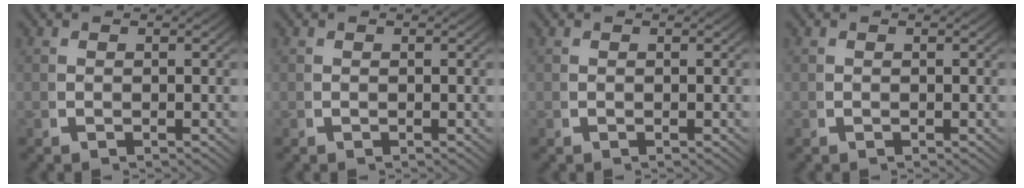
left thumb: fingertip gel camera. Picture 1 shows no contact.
{"total": 0.0}
{"total": 0.0}
{"total": 0.0}